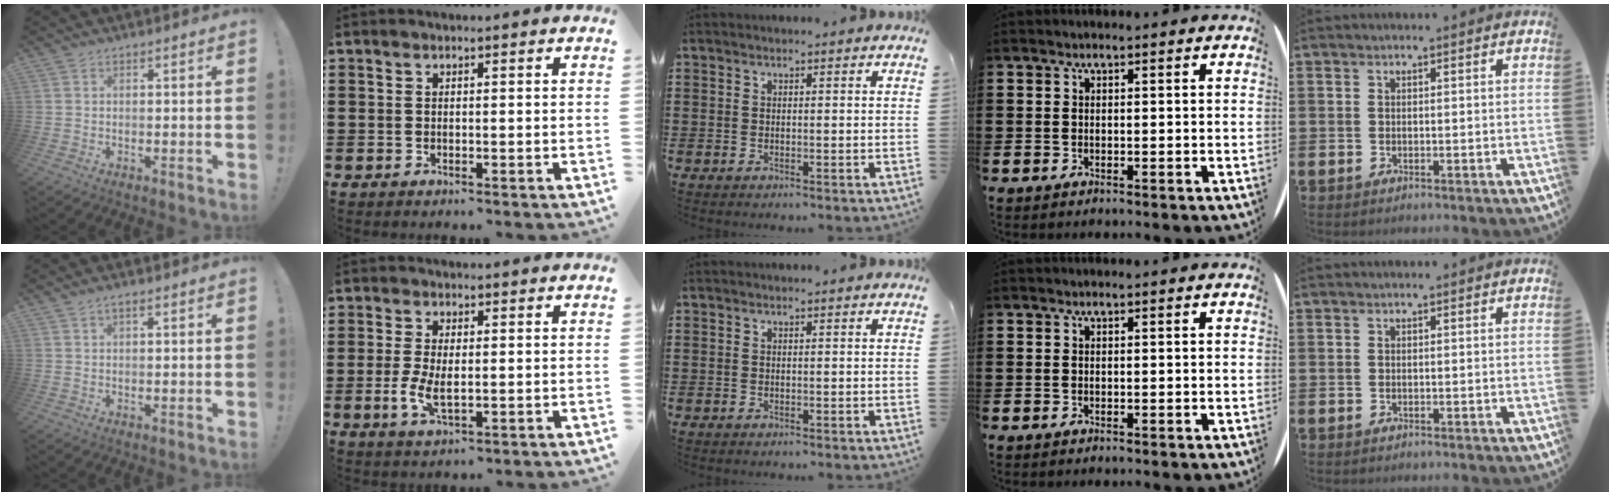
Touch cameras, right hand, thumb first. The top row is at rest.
{"thumb": {"total": 1.5, "force": [0.9, 0.4, 1.2], "torque": [-0.029, 0.002, 0.017]}, "index": {"total": 4.5, "force": [-0.3, 2.2, 3.9], "torque": [-0.085, -0.001, -0.008]}}